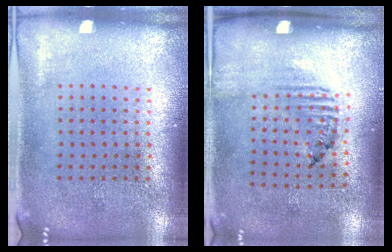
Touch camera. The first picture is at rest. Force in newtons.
{"total": 1.6, "press": 1.0, "slide": 1.3}